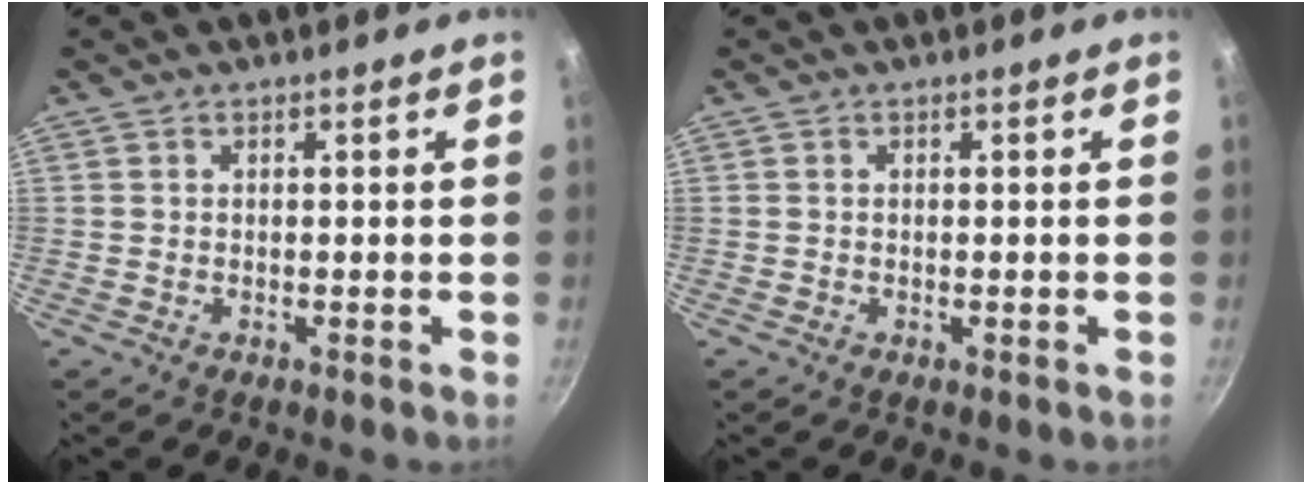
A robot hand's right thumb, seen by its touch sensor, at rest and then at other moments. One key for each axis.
{"total": 0.0}